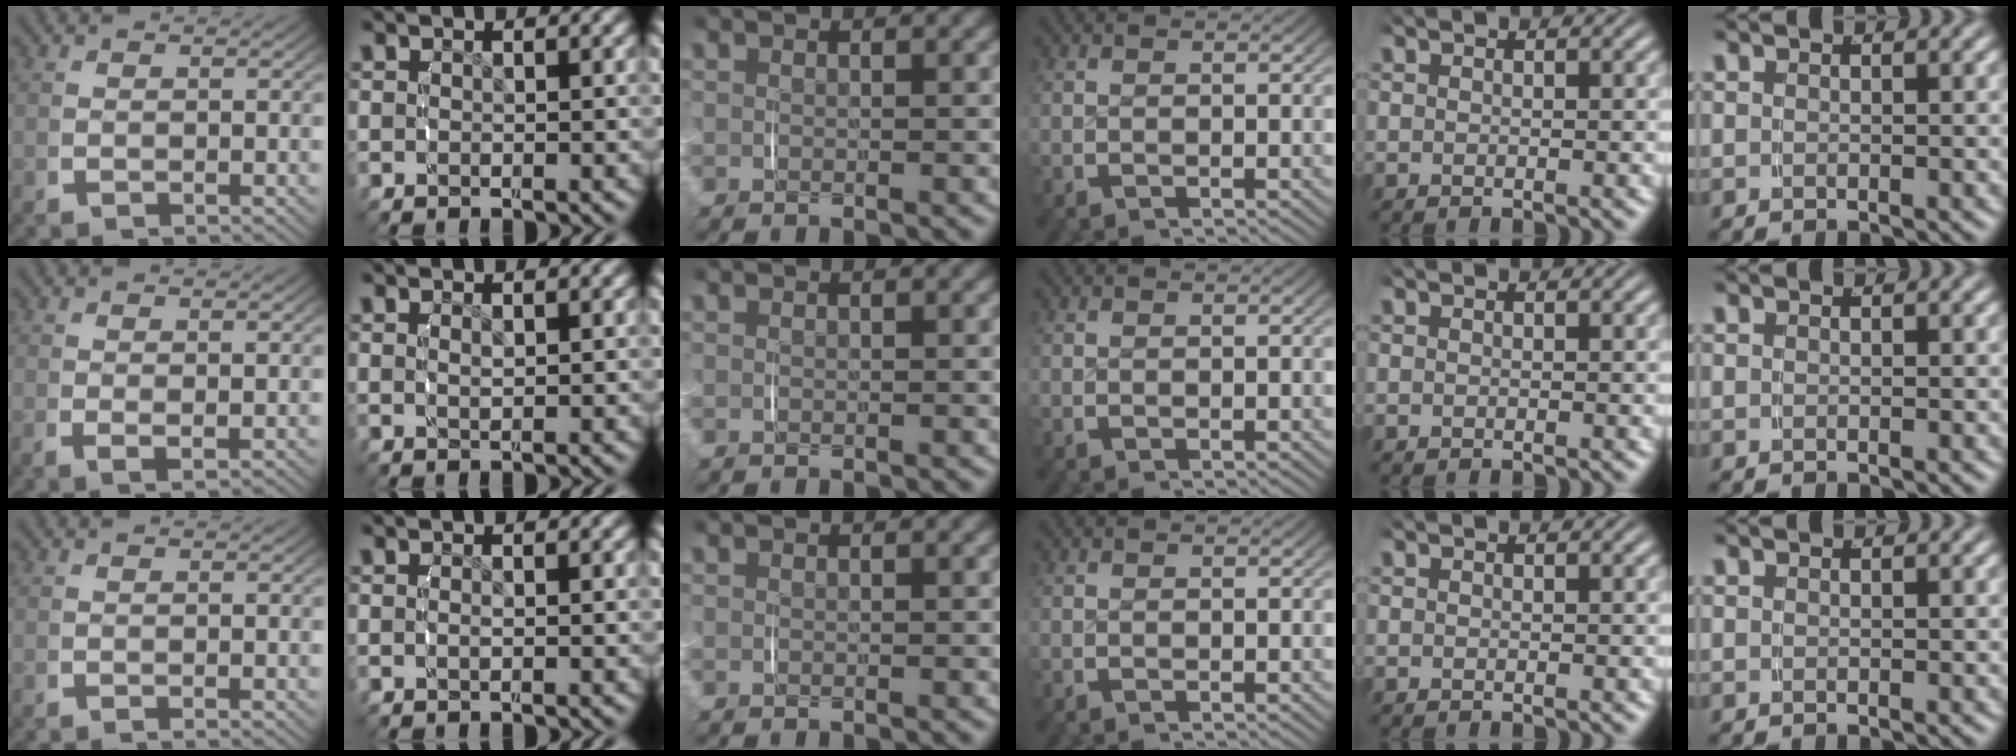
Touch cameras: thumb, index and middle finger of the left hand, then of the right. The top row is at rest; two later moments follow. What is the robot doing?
{"motion": "lift_and_place", "object": "pen bag"}